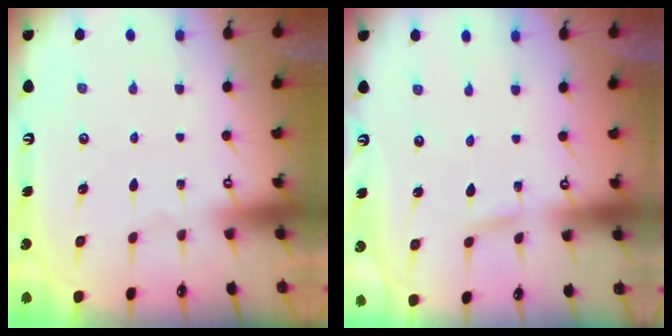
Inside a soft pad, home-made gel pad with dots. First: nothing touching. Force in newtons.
{"total": 2.4, "press": 2.4, "slide": 0.3}